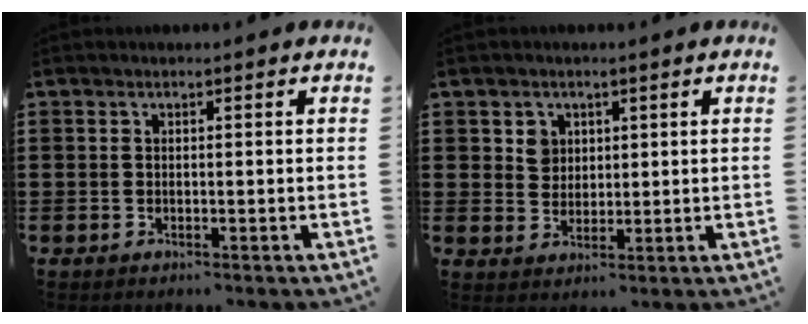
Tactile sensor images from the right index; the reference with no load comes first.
{"total": 2.9, "force": [1.3, 2.5, 0.7], "torque": [-0.016, 0.006, 0.021]}